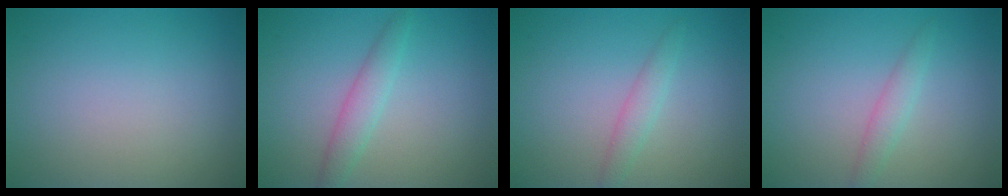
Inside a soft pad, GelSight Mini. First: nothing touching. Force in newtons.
{"total": 2.1, "press": 2.1, "slide": 0.0}
{"total": 1.6, "press": 1.6, "slide": 0.0}
{"total": 1.6, "press": 1.6, "slide": 0.0}